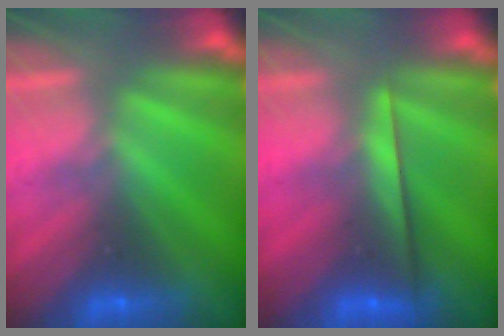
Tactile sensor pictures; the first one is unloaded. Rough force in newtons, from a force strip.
{"total": 2.3}